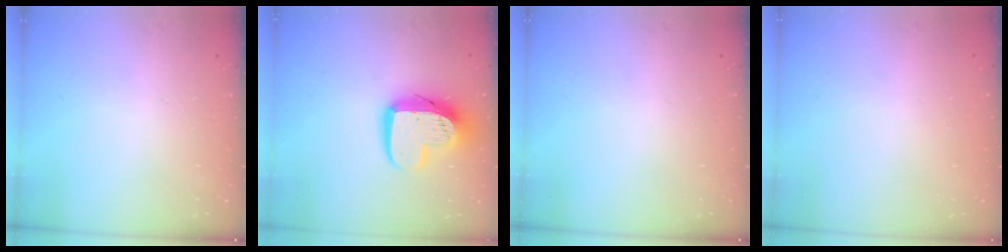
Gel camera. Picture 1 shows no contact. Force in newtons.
{"total": 14.4, "press": 14.3, "slide": 1.4}
{"total": 0.0}
{"total": 0.5, "press": 0.5, "slide": 0.1}